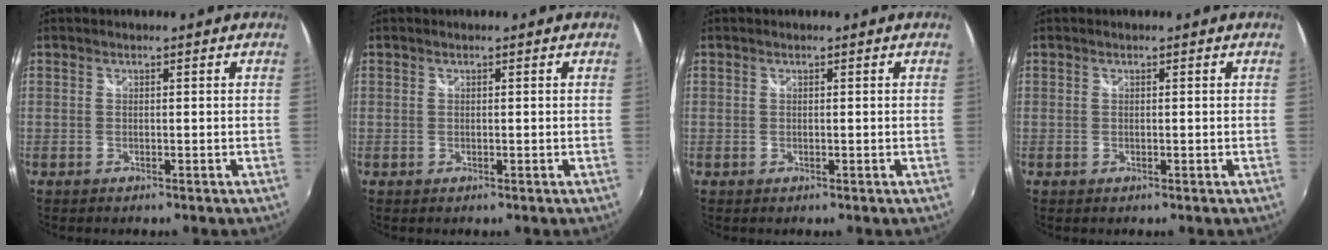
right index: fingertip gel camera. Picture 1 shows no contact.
{"total": 0.0}
{"total": 0.0}
{"total": 0.0}